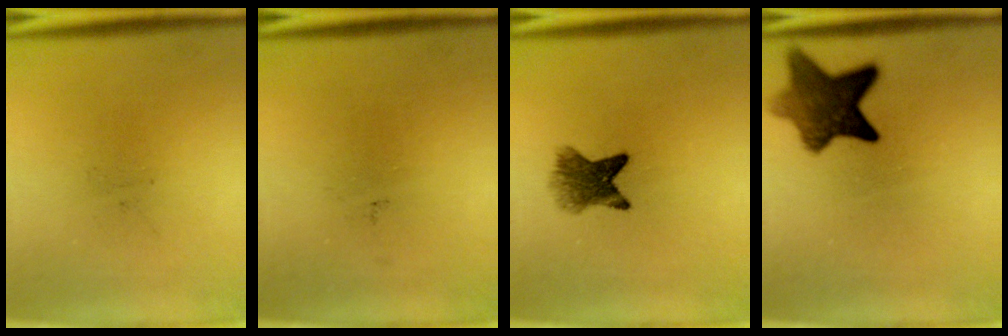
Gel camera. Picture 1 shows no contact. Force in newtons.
{"total": 0.0}
{"total": 5.5}
{"total": 9.0}